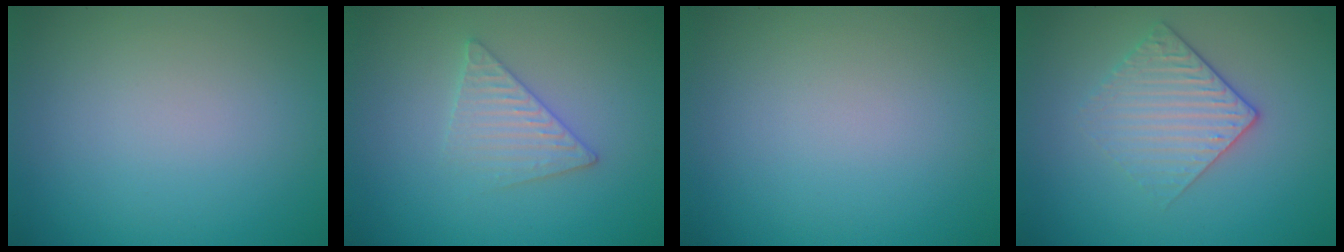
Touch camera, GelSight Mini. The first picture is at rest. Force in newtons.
{"total": 2.6, "press": 2.6, "slide": 0.3}
{"total": 0.0}
{"total": 3.1, "press": 2.7, "slide": 1.4}